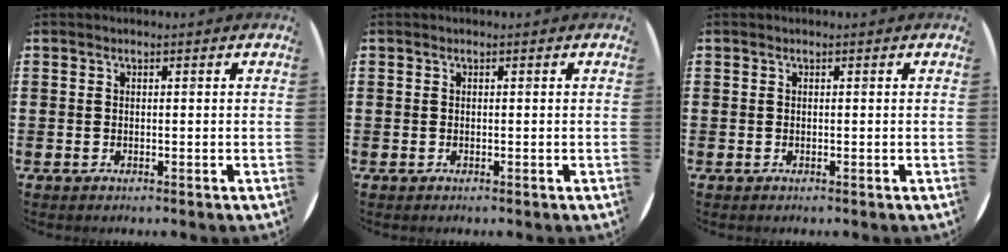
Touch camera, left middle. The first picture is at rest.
{"total": 0.0}
{"total": 0.0}